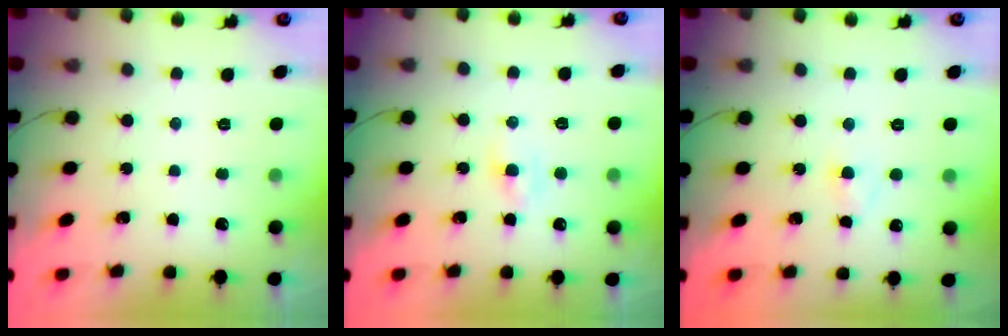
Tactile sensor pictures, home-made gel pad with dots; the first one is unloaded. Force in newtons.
{"total": 1.8, "press": 1.7, "slide": 0.7}
{"total": 2.1, "press": 1.9, "slide": 0.9}